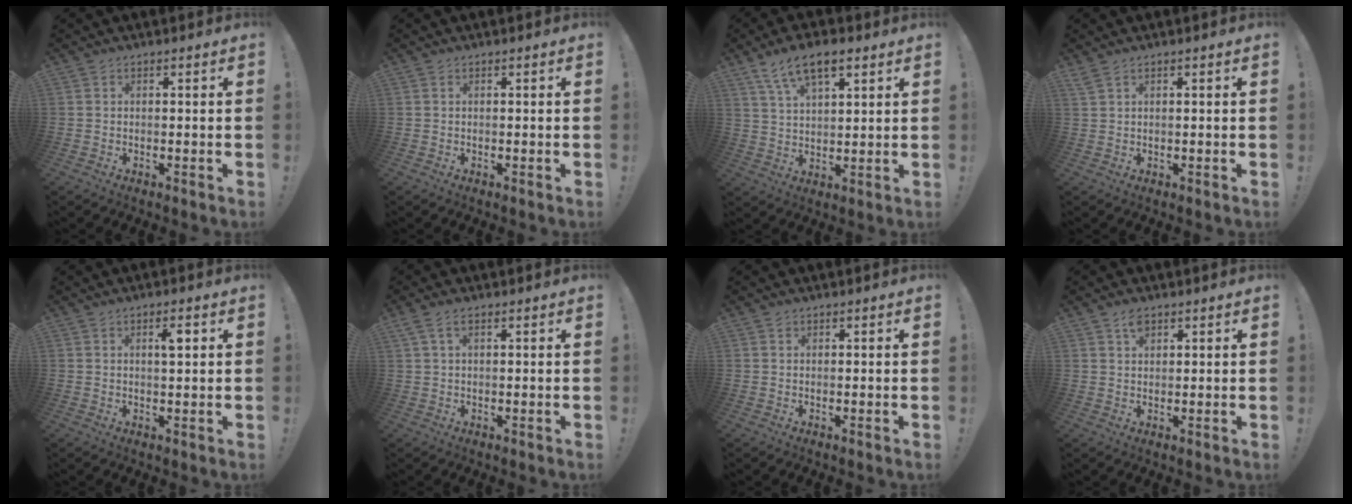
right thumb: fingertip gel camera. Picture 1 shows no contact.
{"total": 0.0}
{"total": 10.5, "force": [6.3, 4.5, 7.2], "torque": [-0.116, -0.020, 0.116]}
{"total": 1.8, "force": [1.3, 0.2, 1.3], "torque": [-0.031, 0.000, 0.025]}
{"total": 3.2, "force": [1.0, 0.9, 2.9], "torque": [-0.031, -0.006, 0.008]}
{"total": 3.3, "force": [1.5, 1.6, 2.5], "torque": [-0.046, 0.002, 0.028]}
{"total": 0.5, "force": [0.4, 0.4, 0.0], "torque": [0.002, -0.001, 0.007]}
{"total": 2.8, "force": [1.9, 1.5, 1.4], "torque": [-0.014, -0.007, 0.032]}